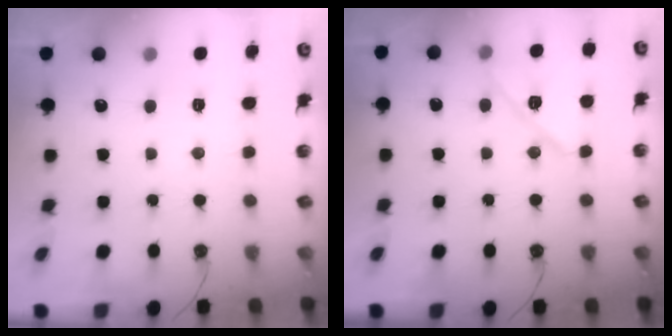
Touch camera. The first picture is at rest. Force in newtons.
{"total": 12.0, "press": 11.9, "slide": 0.9}